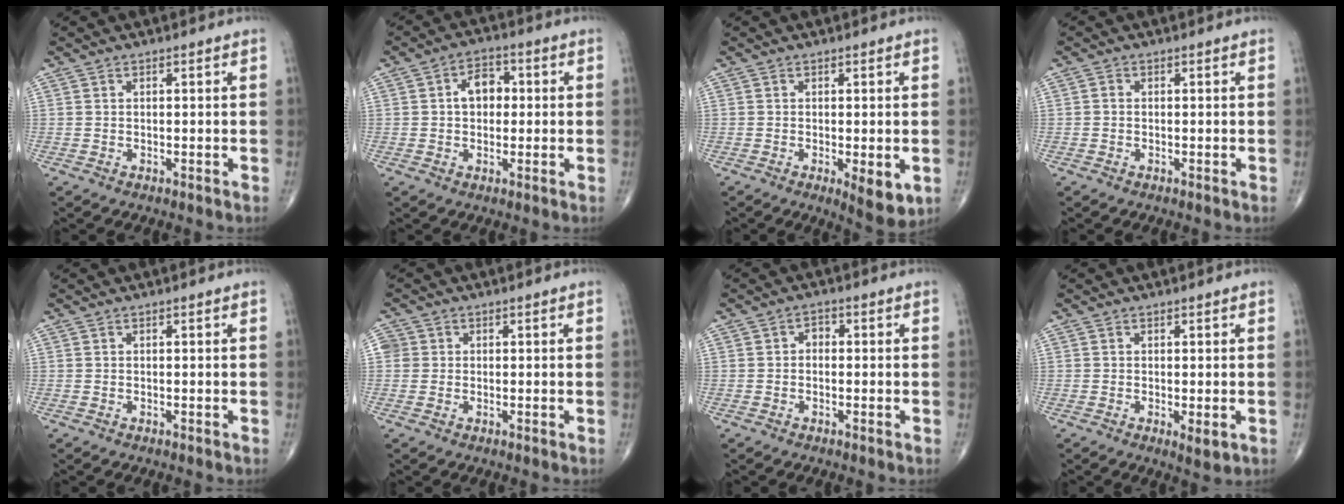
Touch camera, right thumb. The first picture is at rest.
{"total": 6.0, "force": [0.6, 4.2, 4.2], "torque": [-0.051, 0.016, 0.004]}
{"total": 5.7, "force": [-1.5, 1.9, 5.2], "torque": [-0.069, -0.016, -0.017]}
{"total": 0.7, "force": [-0.1, 0.6, 0.3], "torque": [-0.003, 0.001, -0.006]}
{"total": 0.0}
{"total": 2.6, "force": [0.3, 2.6, 0.5], "torque": [0.004, 0.008, 0.007]}
{"total": 1.9, "force": [-0.1, 1.4, 1.2], "torque": [-0.007, 0.011, -0.007]}
{"total": 2.4, "force": [-0.5, 0.7, 2.2], "torque": [-0.033, -0.009, -0.006]}